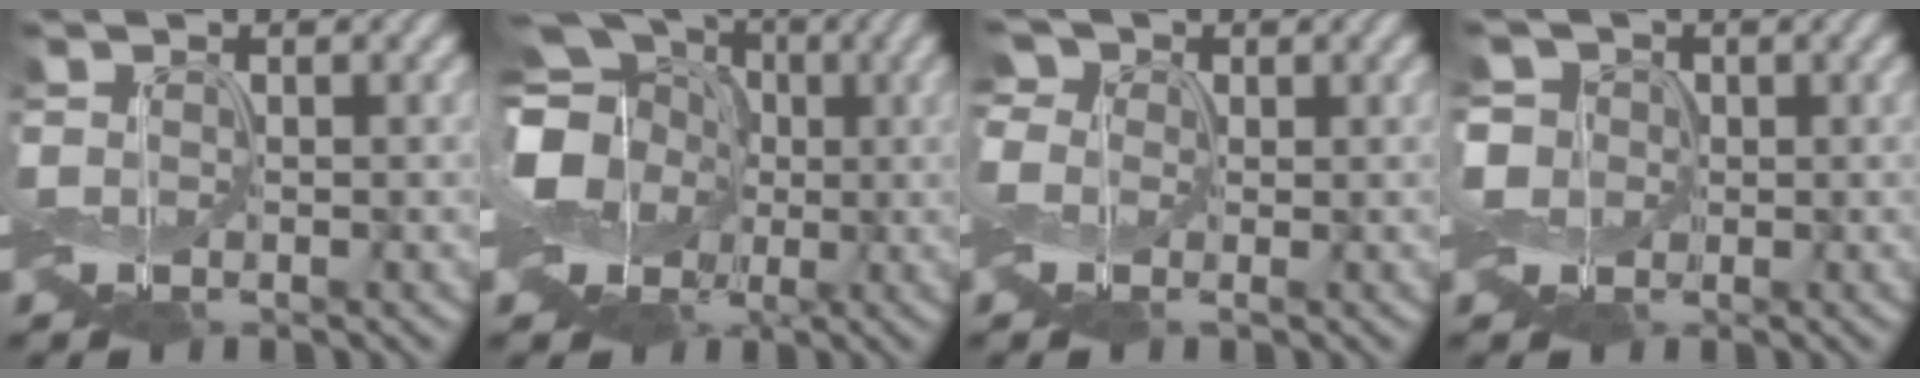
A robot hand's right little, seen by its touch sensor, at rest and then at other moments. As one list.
[{"total": 13.6, "force": [1.1, 11.7, 6.8], "torque": [-0.159, 0.017, -0.020]}, {"total": 4.1, "force": [2.2, 3.0, 1.7], "torque": [-0.058, 0.010, 0.027]}, {"total": 3.5, "force": [0.6, 3.0, 1.6], "torque": [-0.057, 0.023, -0.007]}]